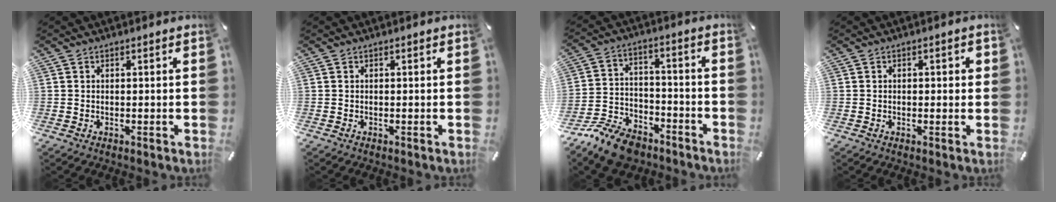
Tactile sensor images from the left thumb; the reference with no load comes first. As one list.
[{"total": 0.0}, {"total": 12.1, "force": [-9.1, 6.2, 4.9], "torque": [-0.080, 0.065, -0.167]}, {"total": 1.4, "force": [-0.2, 0.8, 1.2], "torque": [-0.022, 0.006, -0.005]}]